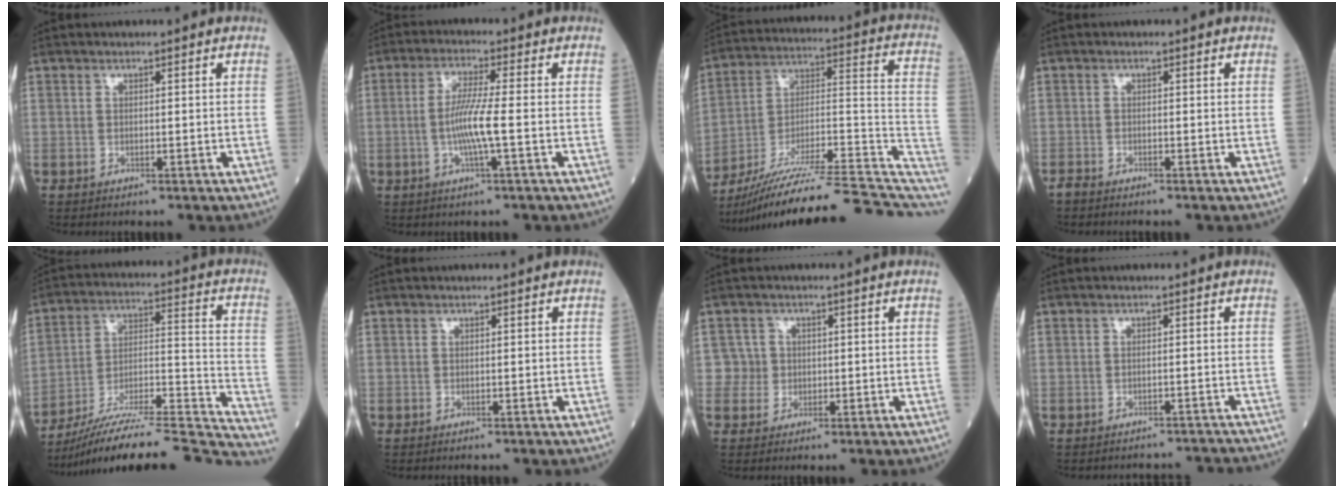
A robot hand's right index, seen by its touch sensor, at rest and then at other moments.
{"total": 6.3, "force": [-1.0, -0.3, 6.2], "torque": [-0.127, -0.002, -0.019]}
{"total": 27.4, "force": [-22.5, 2.1, 15.5], "torque": [-0.190, 0.010, -0.340]}
{"total": 1.7, "force": [-1.5, -0.1, 0.7], "torque": [-0.017, -0.002, -0.024]}
{"total": 27.6, "force": [-25.5, -0.1, 10.4], "torque": [-0.114, -0.007, -0.383]}
{"total": 0.0}
{"total": 2.7, "force": [0.2, 2.6, -0.4], "torque": [0.020, 0.008, 0.001]}
{"total": 6.1, "force": [-6.0, 0.8, 0.5], "torque": [-0.002, 0.008, -0.059]}